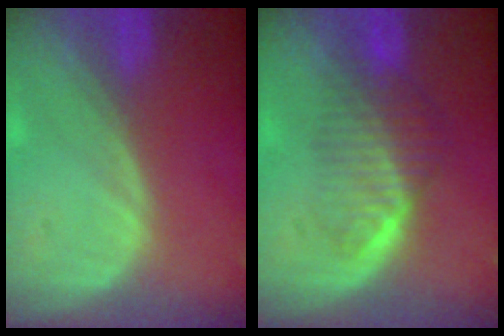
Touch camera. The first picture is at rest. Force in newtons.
{"total": 6.6, "press": 6.0, "slide": 2.8}